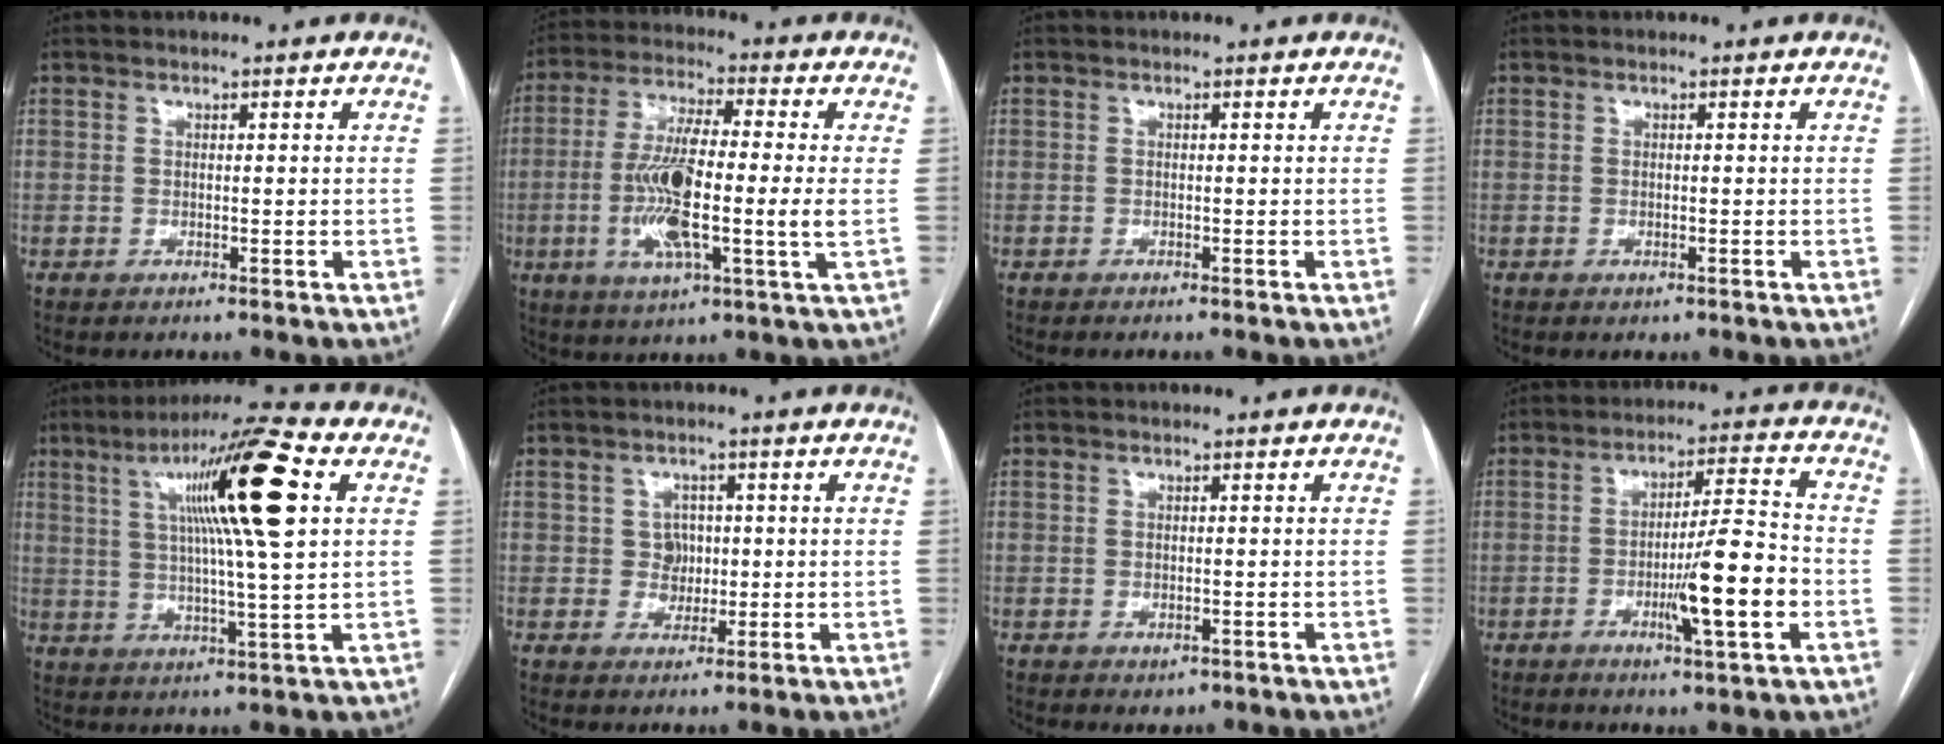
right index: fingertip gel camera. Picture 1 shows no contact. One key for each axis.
{"total": 13.9, "fx": -1.6, "fy": 1.2, "fz": 13.8, "tx": -0.275, "ty": -0.005, "tz": -0.034}
{"total": 0.6, "fx": -0.6, "fy": 0.0, "fz": 0.3, "tx": -0.006, "ty": -0.001, "tz": -0.009}
{"total": 0.6, "fx": -0.4, "fy": 0.2, "fz": 0.4, "tx": -0.008, "ty": -0.001, "tz": -0.003}
{"total": 16.2, "fx": 5.1, "fy": 0.3, "fz": 15.4, "tx": -0.255, "ty": 0.019, "tz": 0.077}
{"total": 3.1, "fx": 0.2, "fy": 3.0, "fz": 0.8, "tx": -0.005, "ty": 0.007, "tz": 0.009}
{"total": 1.4, "fx": -0.6, "fy": 0.9, "fz": 0.9, "tx": -0.011, "ty": 0.000, "tz": 0.000}
{"total": 10.9, "fx": -3.1, "fy": 0.4, "fz": 10.4, "tx": -0.171, "ty": -0.004, "tz": -0.048}